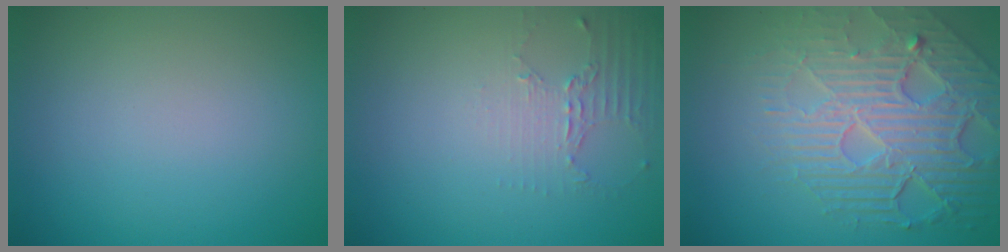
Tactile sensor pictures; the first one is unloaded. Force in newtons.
{"total": 2.1, "press": 1.5, "slide": 1.5}
{"total": 8.0, "press": 5.6, "slide": 5.7}